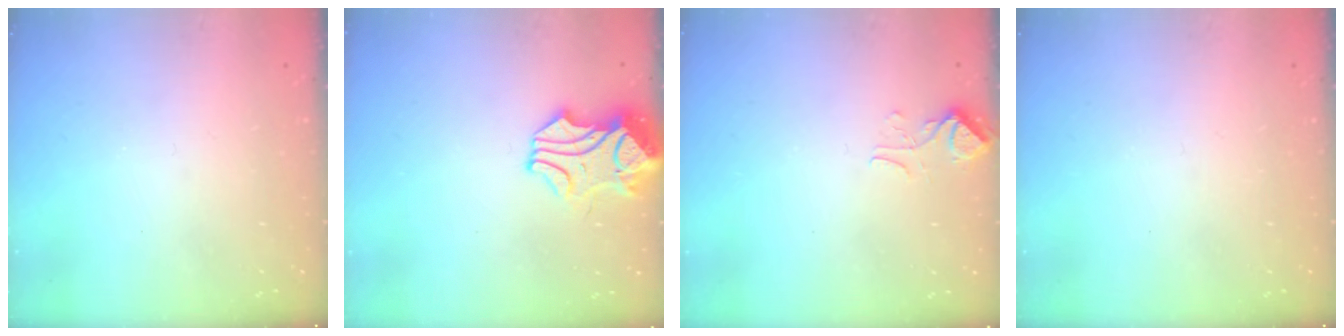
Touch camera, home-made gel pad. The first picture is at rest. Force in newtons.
{"total": 2.3, "press": 1.7, "slide": 1.4}
{"total": 2.4, "press": 2.3, "slide": 0.7}
{"total": 0.0}